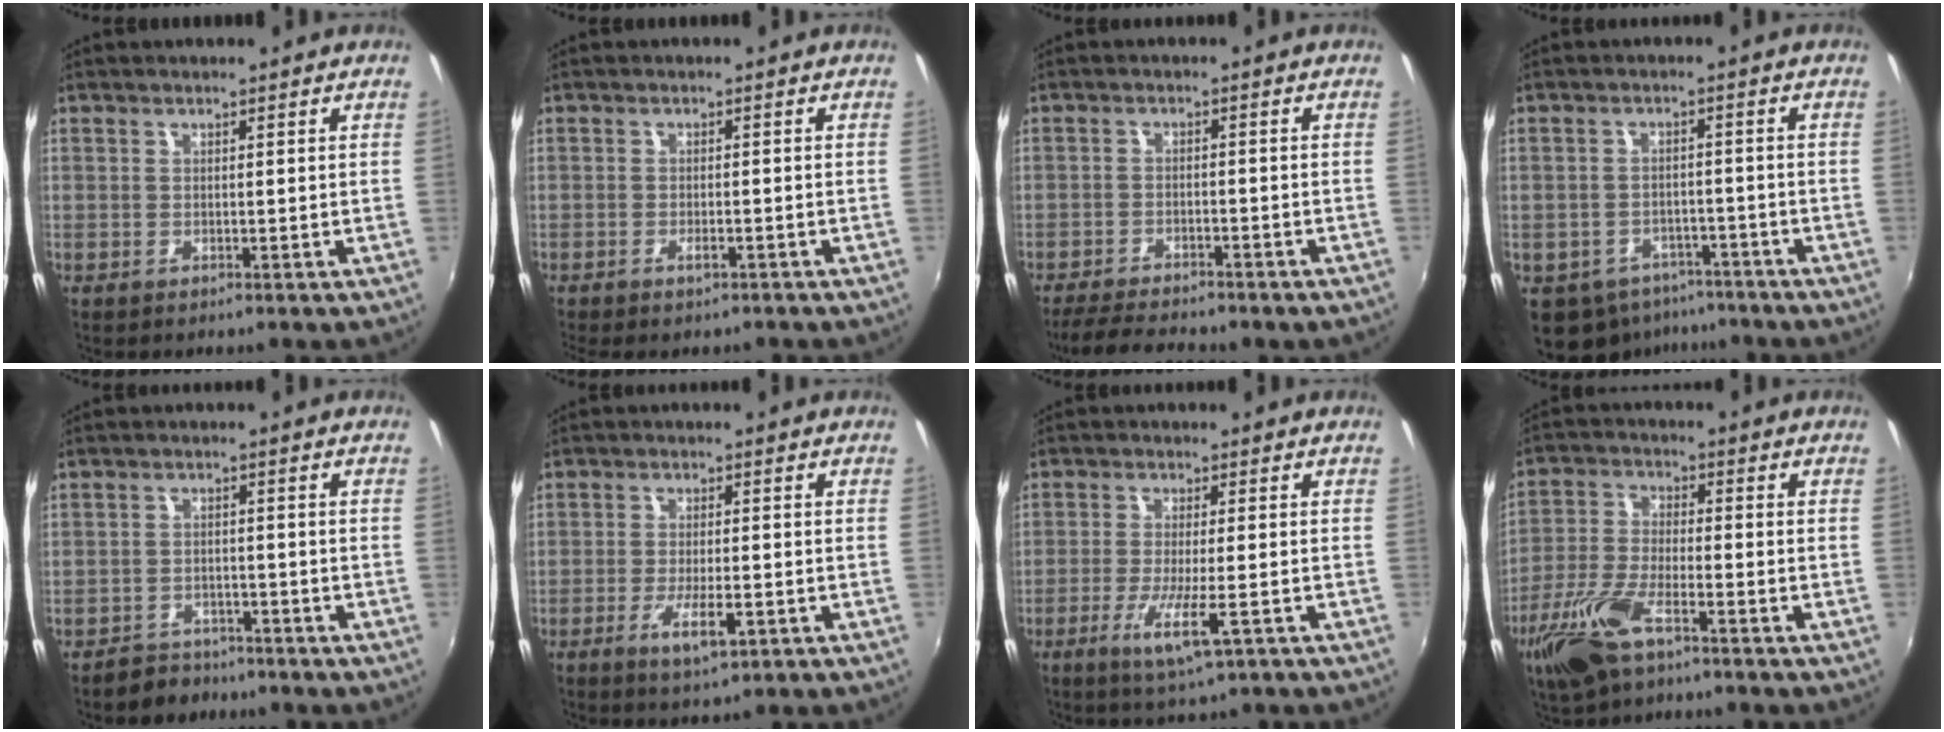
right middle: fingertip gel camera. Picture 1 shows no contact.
{"total": 2.1, "force": [-1.5, 0.8, 1.1], "torque": [-0.027, -0.003, -0.027]}
{"total": 9.7, "force": [-8.4, 2.5, 4.1], "torque": [-0.103, -0.021, -0.129]}
{"total": 10.1, "force": [-6.8, 6.8, 3.2], "torque": [-0.086, 0.000, -0.083]}
{"total": 5.0, "force": [-4.2, 2.7, 0.5], "torque": [-0.023, 0.009, -0.065]}
{"total": 5.8, "force": [-2.8, 1.5, 4.9], "torque": [-0.102, -0.014, -0.047]}
{"total": 7.0, "force": [-3.8, 0.9, 5.8], "torque": [-0.121, -0.019, -0.067]}
{"total": 11.6, "force": [-7.1, 3.9, 8.3], "torque": [-0.188, -0.017, -0.142]}